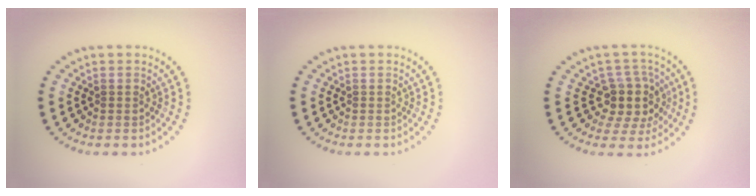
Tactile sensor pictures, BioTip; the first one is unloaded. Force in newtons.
{"total": 0.0}
{"total": 3.8, "press": 3.0, "slide": 2.3}